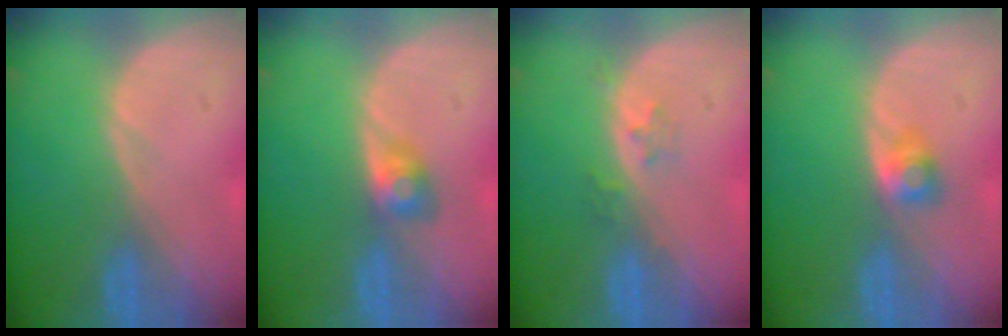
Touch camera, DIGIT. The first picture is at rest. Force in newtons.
{"total": 2.9, "press": 2.7, "slide": 1.2}
{"total": 2.1, "press": 1.8, "slide": 1.2}
{"total": 2.7, "press": 2.4, "slide": 1.1}